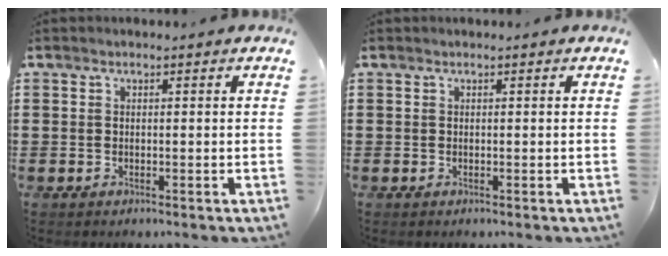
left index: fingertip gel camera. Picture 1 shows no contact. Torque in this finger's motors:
{"motor_torque": [0.00, 0.00, 0.01, -0.01]}